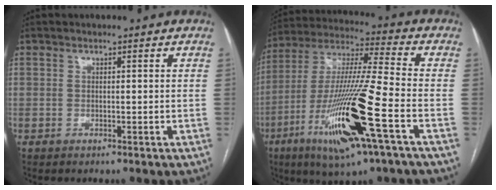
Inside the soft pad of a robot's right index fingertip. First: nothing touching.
{"total": 20.2, "force": [-8.0, 0.9, 18.6], "torque": [-0.381, -0.030, -0.148]}